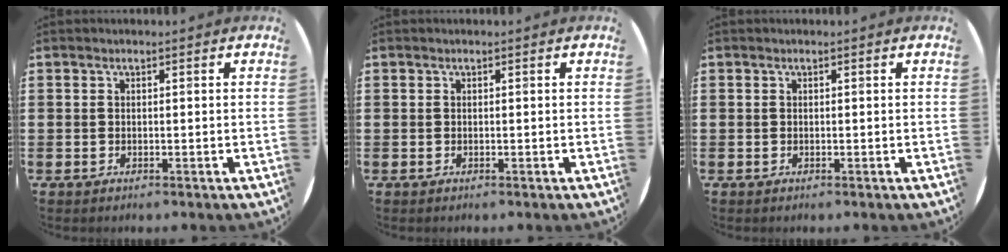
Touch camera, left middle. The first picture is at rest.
{"total": 0.0}
{"total": 0.0}